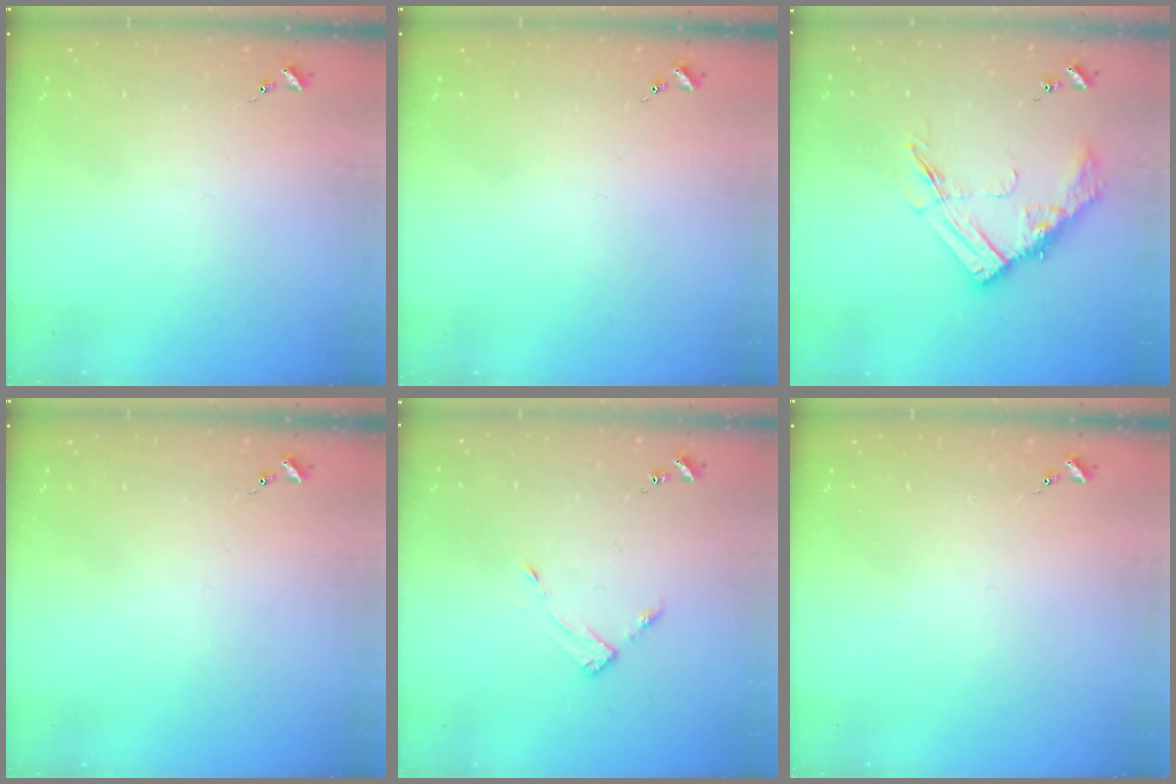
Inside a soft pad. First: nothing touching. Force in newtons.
{"total": 0.0}
{"total": 14.1, "press": 14.0, "slide": 1.1}
{"total": 0.0}
{"total": 3.5, "press": 3.5, "slide": 0.4}
{"total": 0.0}